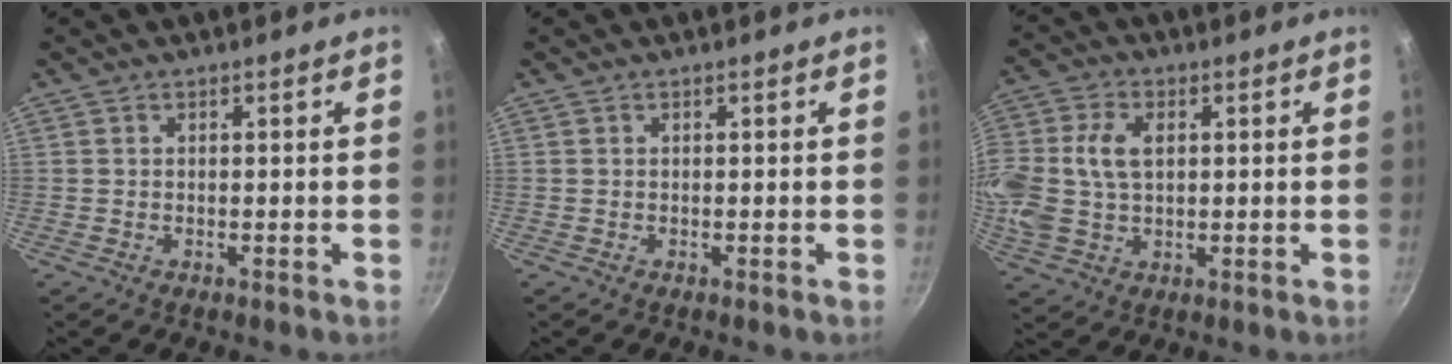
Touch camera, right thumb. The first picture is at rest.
{"total": 0.0}
{"total": 15.8, "force": [2.2, 11.1, 11.0], "torque": [-0.256, 0.027, 0.040]}